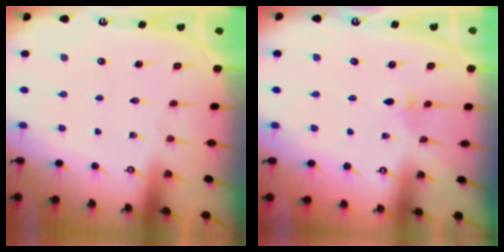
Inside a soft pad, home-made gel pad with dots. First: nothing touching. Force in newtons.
{"total": 2.2, "press": 2.2, "slide": 0.5}